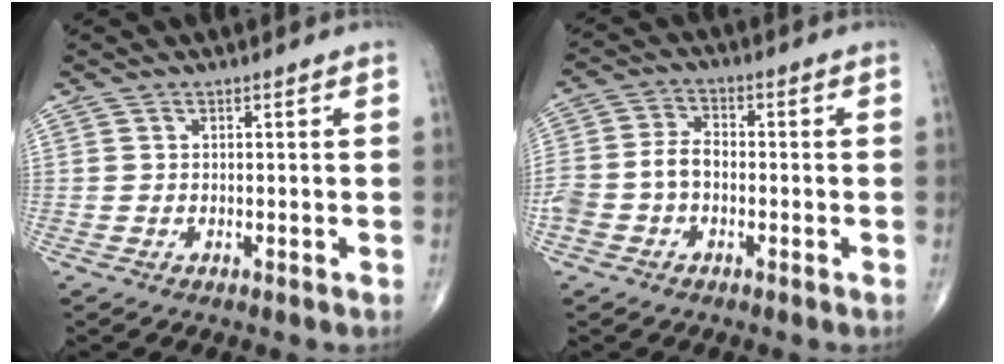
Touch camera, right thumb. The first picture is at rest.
{"total": 6.9, "force": [-1.6, 4.7, 4.7], "torque": [-0.101, 0.026, -0.038]}